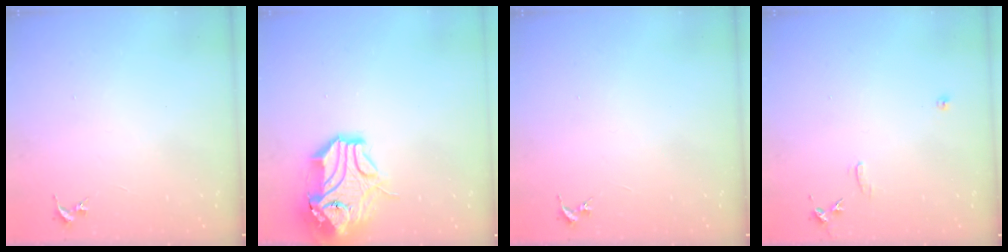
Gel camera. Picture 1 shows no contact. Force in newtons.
{"total": 16.2, "press": 16.1, "slide": 2.2}
{"total": 0.0}
{"total": 7.5, "press": 7.5, "slide": 0.6}